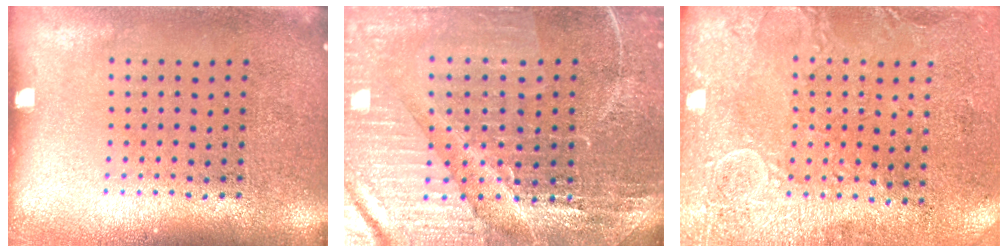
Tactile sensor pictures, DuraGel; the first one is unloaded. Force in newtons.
{"total": 4.0, "press": 3.9, "slide": 0.8}
{"total": 2.9, "press": 2.5, "slide": 1.5}